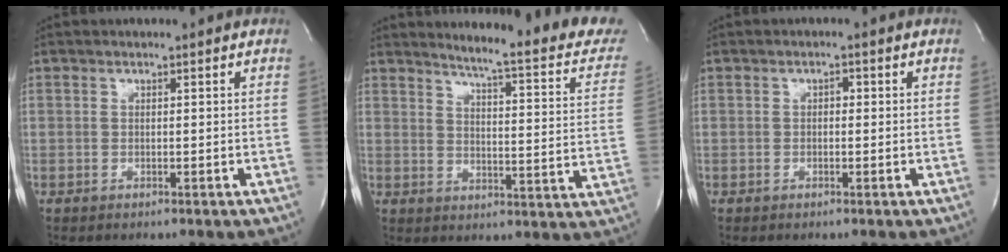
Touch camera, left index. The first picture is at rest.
{"total": 18.8, "force": [16.8, 1.3, 8.4], "torque": [-0.104, -0.068, 0.191]}
{"total": 1.0, "force": [0.0, 0.6, 0.8], "torque": [-0.008, 0.005, -0.003]}